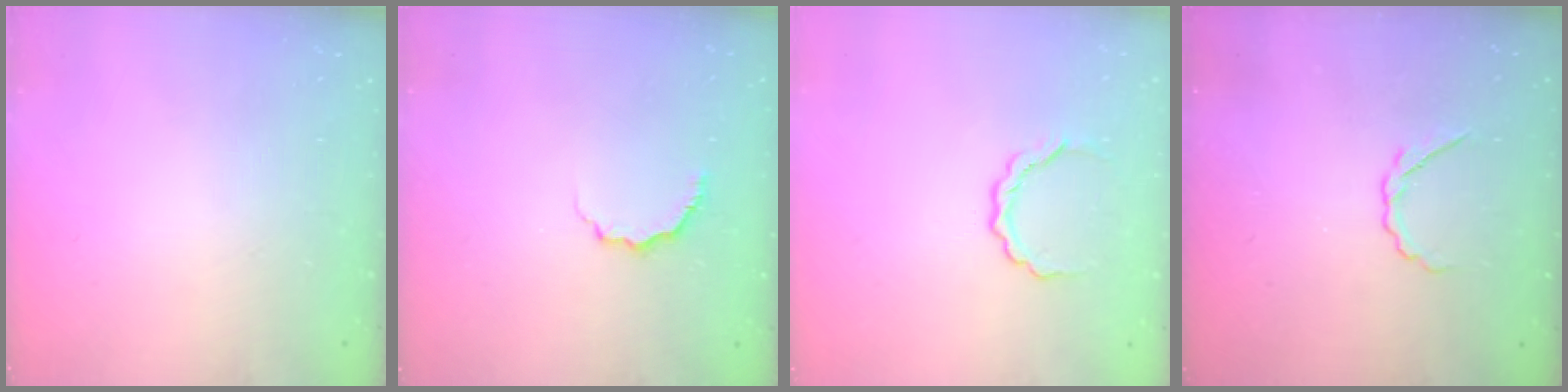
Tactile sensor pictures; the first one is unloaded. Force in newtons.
{"total": 4.8, "press": 4.7, "slide": 0.8}
{"total": 3.7, "press": 3.7, "slide": 0.2}
{"total": 2.4, "press": 2.3, "slide": 0.7}